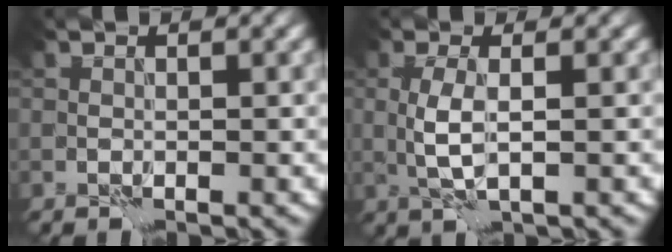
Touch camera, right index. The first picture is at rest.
{"total": 2.8, "force": [0.2, 0.8, 2.7], "torque": [-0.063, 0.000, 0.004]}